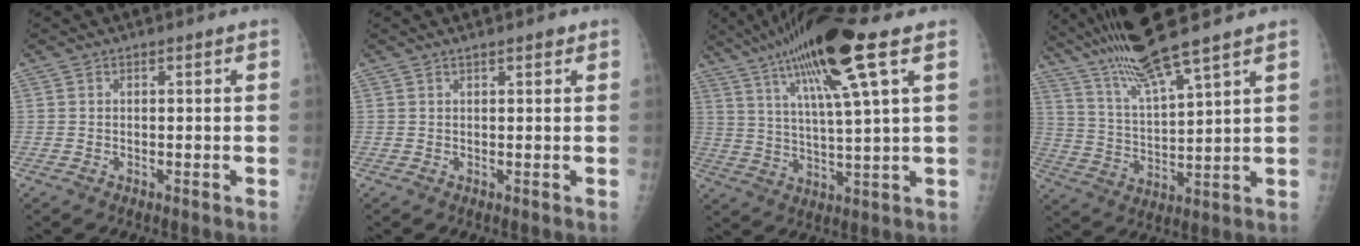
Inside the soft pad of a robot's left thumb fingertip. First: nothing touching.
{"total": 1.3, "force": [0.9, 0.4, 0.9], "torque": [-0.005, 0.001, 0.013]}
{"total": 17.8, "force": [9.2, 1.8, 15.1], "torque": [-0.266, -0.014, 0.162]}
{"total": 13.9, "force": [11.0, 0.2, 8.5], "torque": [-0.153, -0.044, 0.213]}